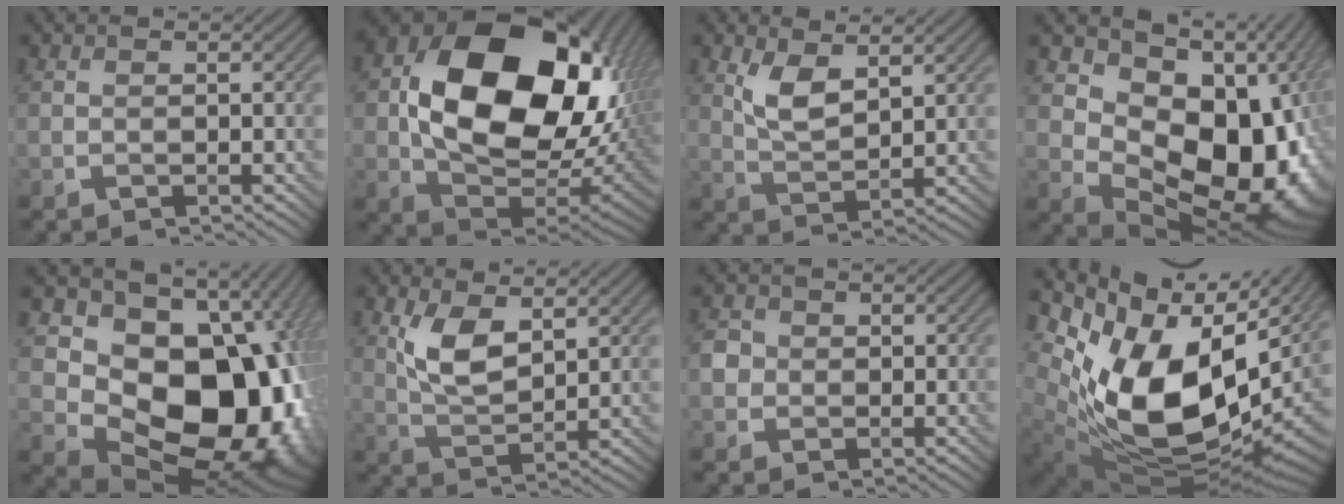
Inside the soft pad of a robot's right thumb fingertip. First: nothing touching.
{"total": 19.7, "force": [4.0, 13.8, 13.5], "torque": [-0.257, -0.033, 0.102]}
{"total": 4.9, "force": [2.5, 2.1, 3.6], "torque": [-0.083, -0.007, 0.052]}
{"total": 17.1, "force": [1.8, 11.4, 12.6], "torque": [-0.170, -0.033, 0.057]}
{"total": 18.3, "force": [0.0, 13.8, 12.0], "torque": [-0.175, -0.048, 0.041]}
{"total": 6.8, "force": [2.8, 3.2, 5.3], "torque": [-0.113, -0.007, 0.057]}
{"total": 2.7, "force": [0.0, 2.6, 0.8], "torque": [-0.026, 0.002, -0.001]}
{"total": 18.8, "force": [2.0, 12.3, 14.1], "torque": [-0.271, -0.055, 0.070]}